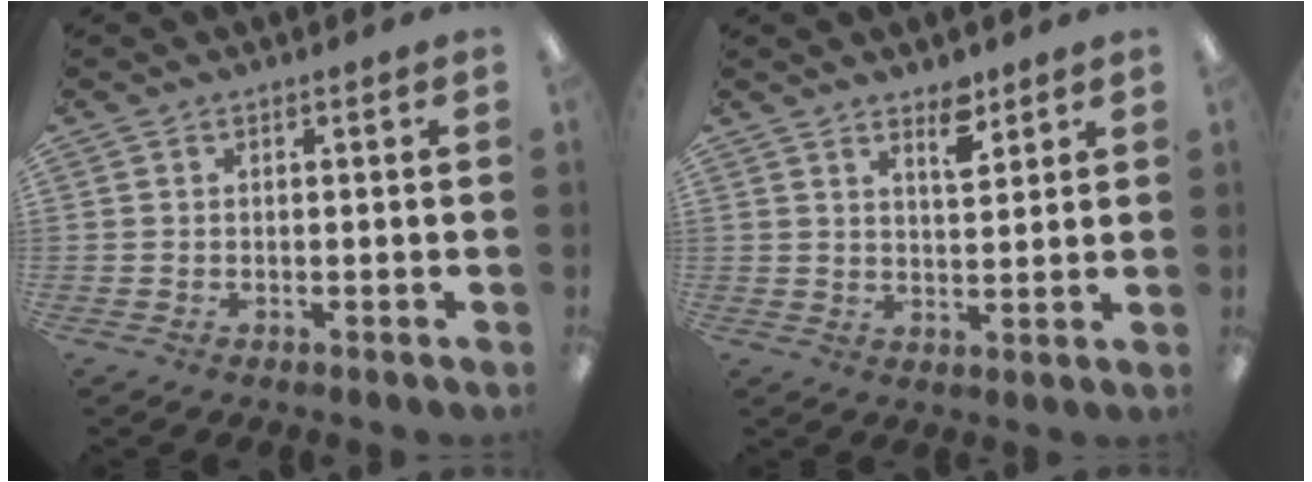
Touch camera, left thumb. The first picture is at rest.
{"total": 5.7, "force": [4.3, 2.2, 3.0], "torque": [-0.029, -0.027, 0.070]}